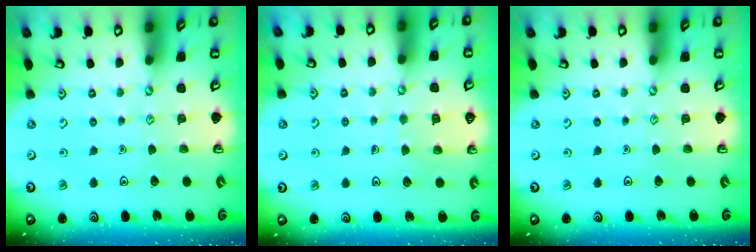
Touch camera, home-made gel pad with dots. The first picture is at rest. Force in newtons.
{"total": 5.2, "press": 5.2, "slide": 0.4}
{"total": 0.0}